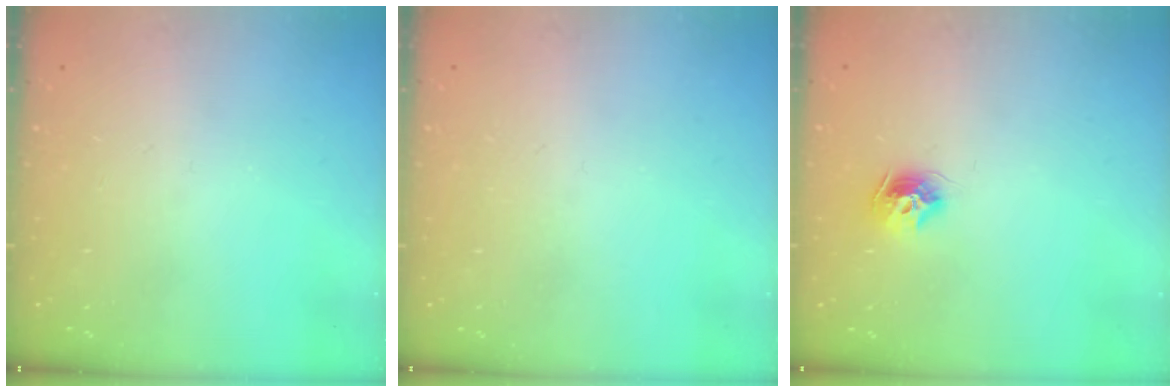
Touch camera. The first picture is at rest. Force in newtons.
{"total": 0.8, "press": 0.8, "slide": 0.0}
{"total": 8.7, "press": 8.7, "slide": 0.4}